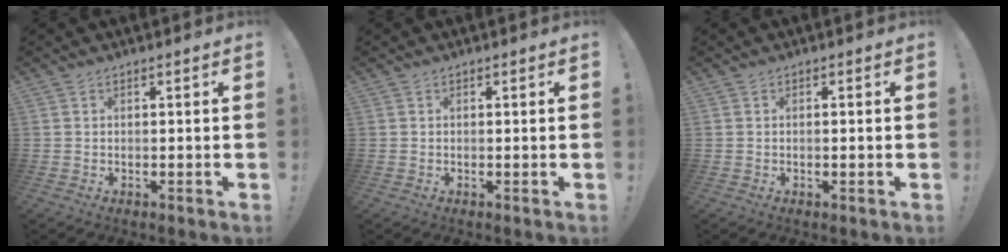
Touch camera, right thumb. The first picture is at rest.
{"total": 0.0}
{"total": 0.6, "force": [-0.3, 0.1, 0.5], "torque": [-0.008, 0.000, -0.006]}